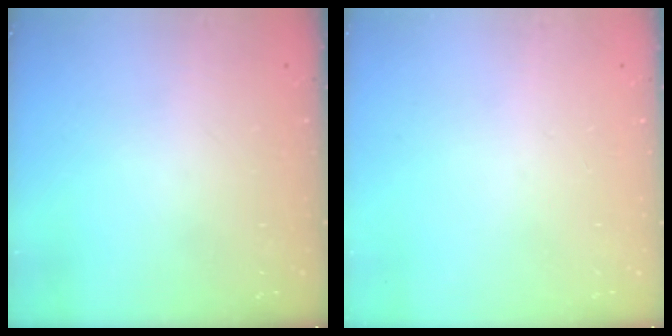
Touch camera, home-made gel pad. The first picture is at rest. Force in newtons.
{"total": 0.0}